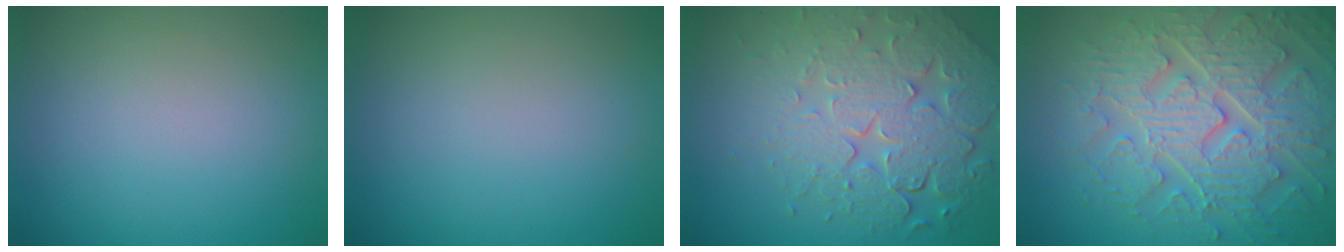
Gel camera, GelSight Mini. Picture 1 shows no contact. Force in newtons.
{"total": 0.0}
{"total": 8.1, "press": 5.8, "slide": 5.7}
{"total": 8.3, "press": 6.5, "slide": 5.1}